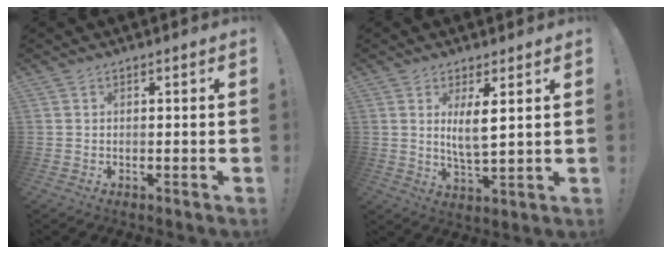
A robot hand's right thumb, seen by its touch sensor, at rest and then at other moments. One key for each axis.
{"total": 6.9, "fx": 2.8, "fy": 1.6, "fz": 6.1, "tx": -0.107, "ty": -0.020, "tz": 0.044}